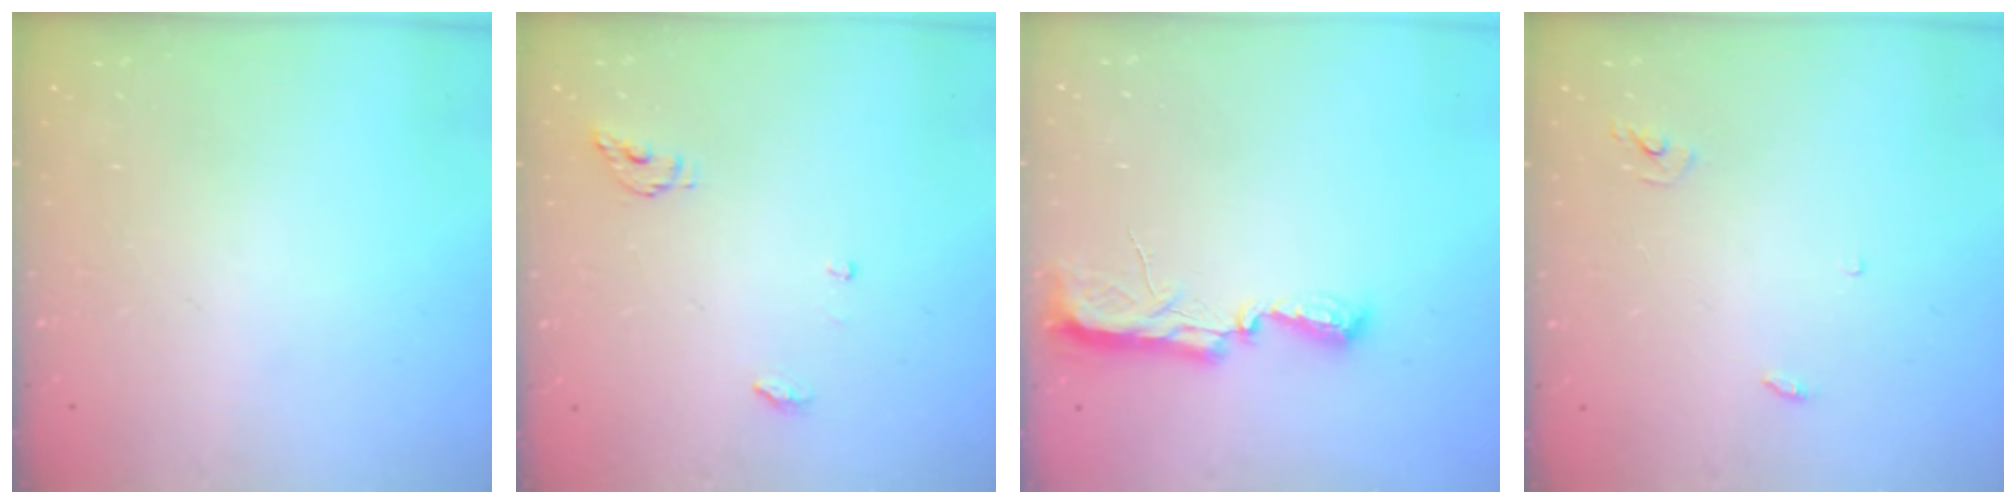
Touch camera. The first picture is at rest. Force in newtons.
{"total": 4.8, "press": 4.8, "slide": 0.4}
{"total": 9.8, "press": 8.9, "slide": 4.2}
{"total": 2.9, "press": 2.9, "slide": 0.2}